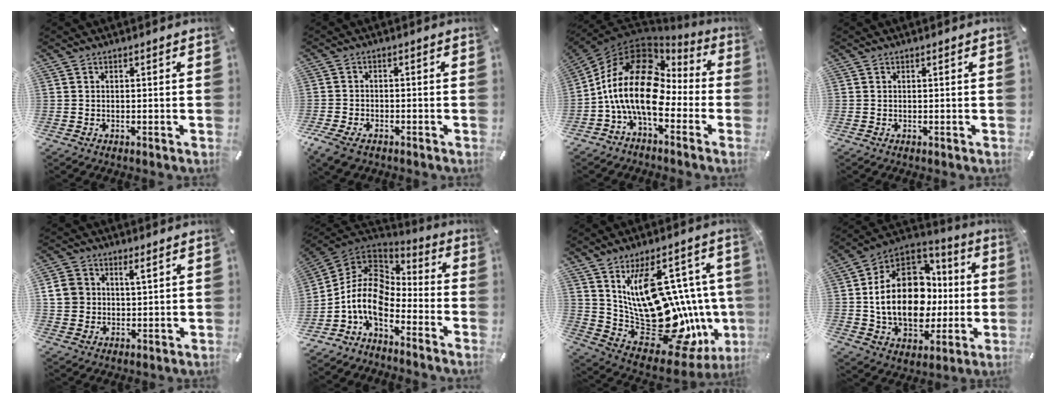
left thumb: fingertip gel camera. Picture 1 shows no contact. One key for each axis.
{"total": 4.2, "fx": -2.7, "fy": 2.4, "fz": 2.2, "tx": -0.061, "ty": 0.008, "tz": -0.057}
{"total": 19.9, "fx": -3.0, "fy": 12.3, "fz": 15.4, "tx": -0.340, "ty": 0.017, "tz": -0.055}
{"total": 0.0}
{"total": 6.5, "fx": 2.4, "fy": 5.3, "fz": 2.9, "tx": -0.063, "ty": 0.002, "tz": 0.043}
{"total": 11.6, "fx": -5.0, "fy": 7.1, "fz": 7.7, "tx": -0.180, "ty": 0.010, "tz": -0.099}
{"total": 24.6, "fx": 1.8, "fy": 14.4, "fz": 19.8, "tx": -0.327, "ty": -0.044, "tz": 0.062}
{"total": 21.2, "fx": -0.3, "fy": 15.6, "fz": 14.4, "tx": -0.282, "ty": -0.002, "tz": -0.003}